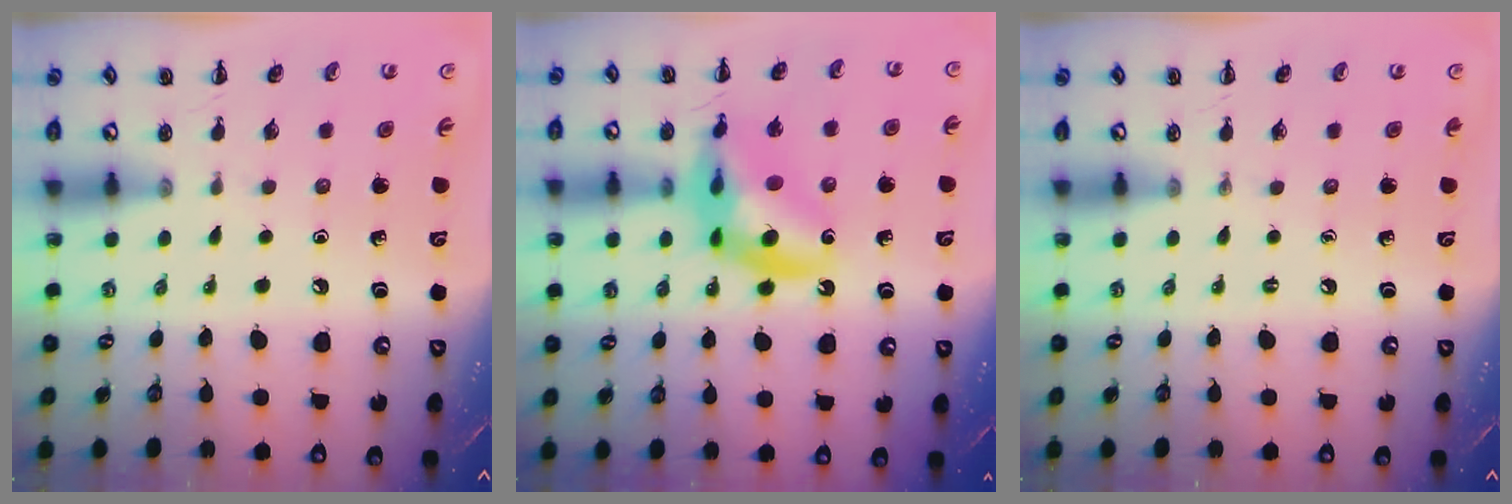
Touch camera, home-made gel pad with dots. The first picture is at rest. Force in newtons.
{"total": 14.4, "press": 14.0, "slide": 3.4}
{"total": 0.0}